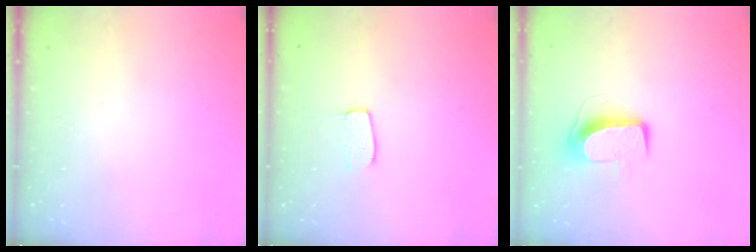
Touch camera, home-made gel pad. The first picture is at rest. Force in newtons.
{"total": 3.6, "press": 3.6, "slide": 0.2}
{"total": 9.2, "press": 9.2, "slide": 0.4}